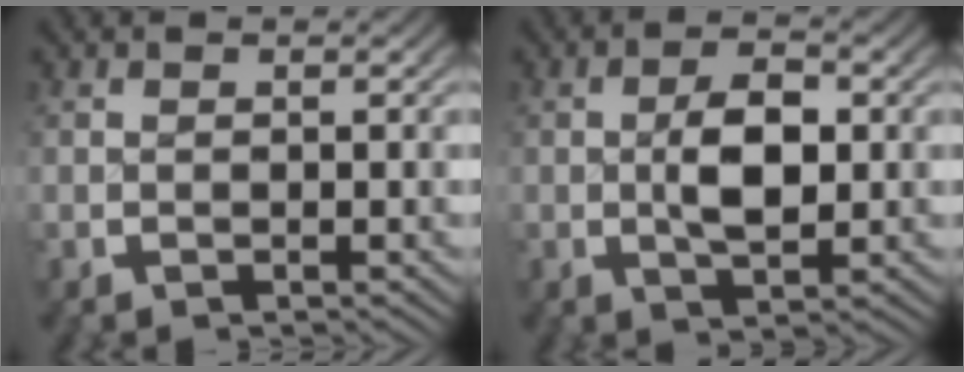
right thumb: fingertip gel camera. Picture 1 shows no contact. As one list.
[{"total": 4.6, "force": [-0.1, 2.6, 3.8], "torque": [-0.073, -0.009, 0.003]}]